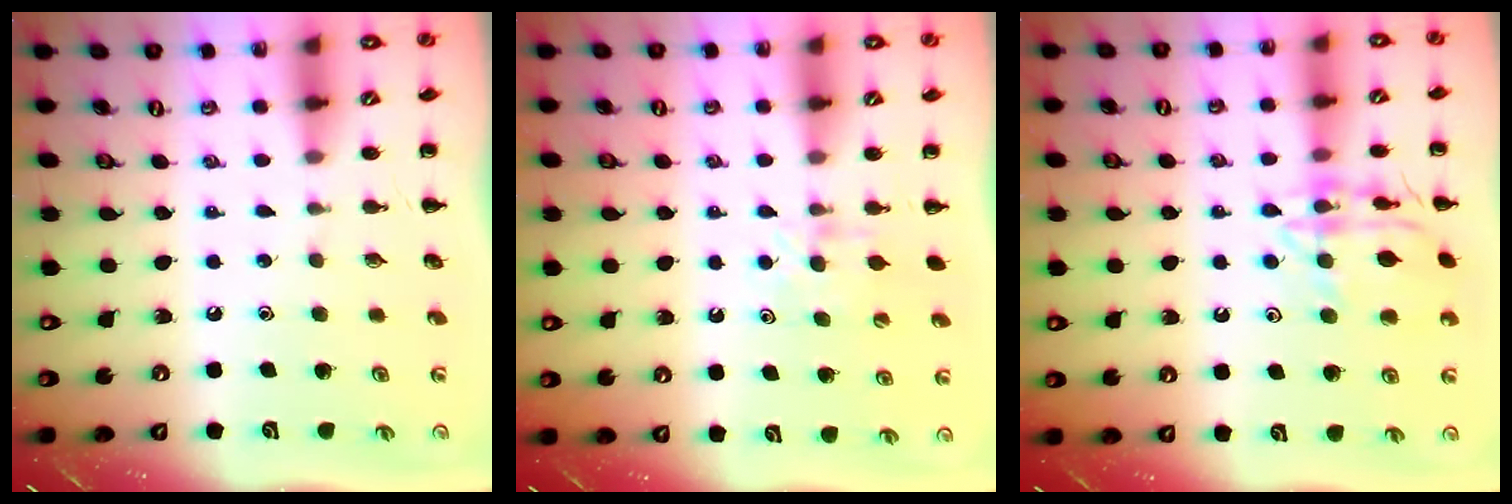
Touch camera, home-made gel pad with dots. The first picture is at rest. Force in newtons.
{"total": 4.7, "press": 4.4, "slide": 1.7}
{"total": 13.9, "press": 13.9, "slide": 0.1}